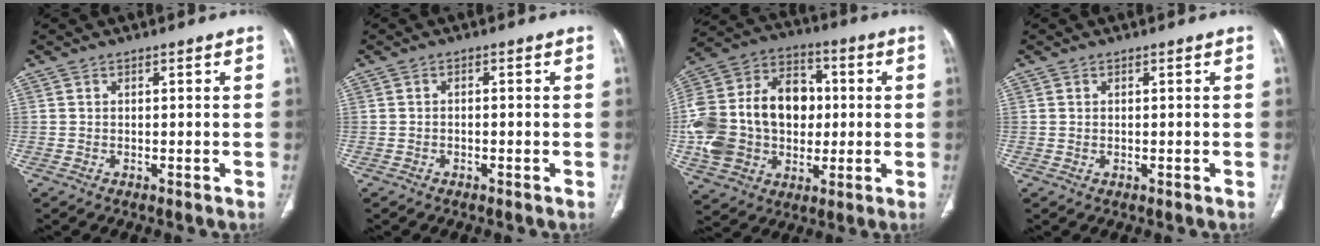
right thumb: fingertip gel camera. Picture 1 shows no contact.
{"total": 0.6, "force": [-0.3, 0.4, 0.4], "torque": [-0.008, 0.005, -0.007]}
{"total": 24.0, "force": [-0.1, 17.8, 16.0], "torque": [-0.311, 0.033, 0.011]}
{"total": 0.0}